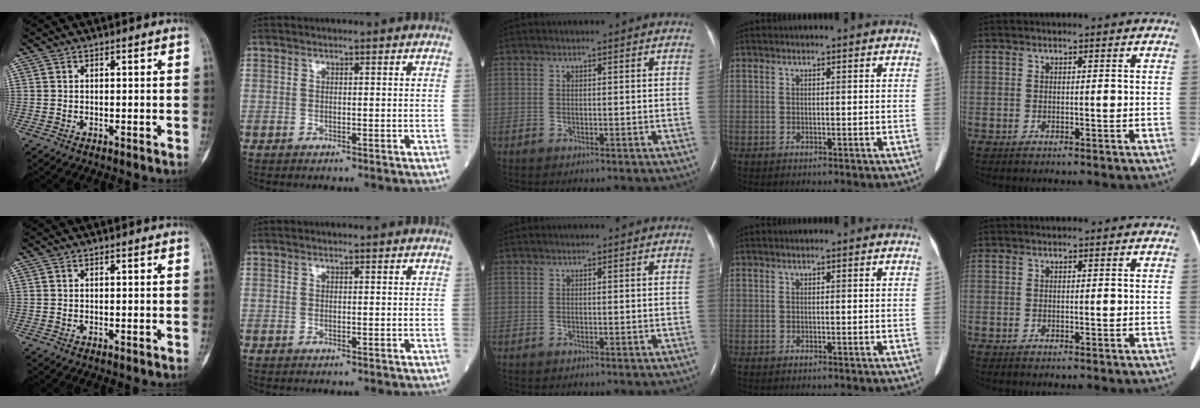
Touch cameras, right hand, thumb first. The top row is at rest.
{}